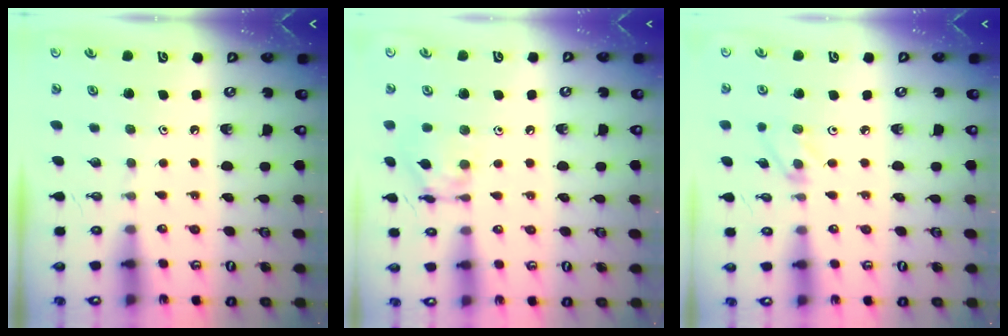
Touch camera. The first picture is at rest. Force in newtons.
{"total": 11.5, "press": 11.5, "slide": 0.9}
{"total": 2.8, "press": 2.7, "slide": 0.4}